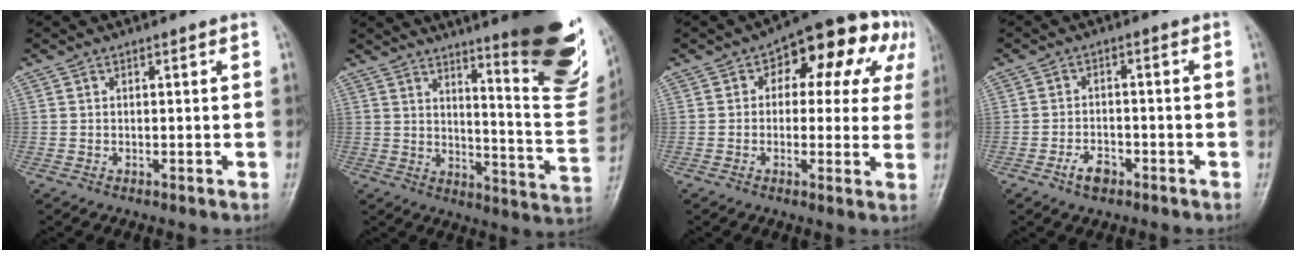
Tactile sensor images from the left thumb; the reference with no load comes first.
{"total": 23.8, "force": [14.5, 4.2, 18.3], "torque": [-0.213, -0.090, 0.192]}
{"total": 13.6, "force": [4.4, 8.3, 9.8], "torque": [-0.053, 0.028, 0.045]}
{"total": 3.5, "force": [-2.3, 1.9, 1.8], "torque": [-0.030, 0.015, -0.039]}